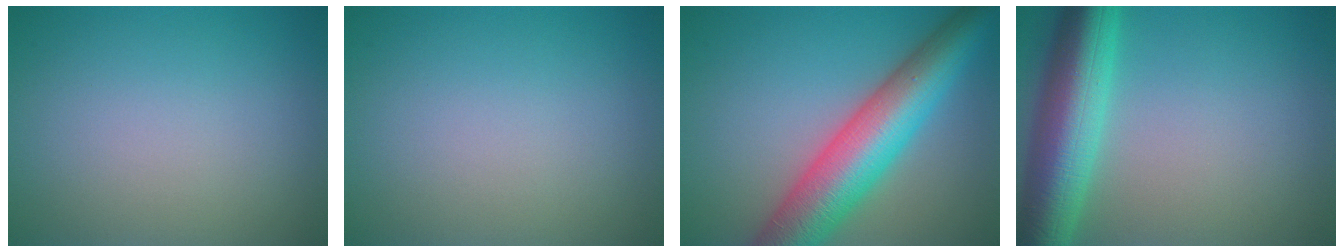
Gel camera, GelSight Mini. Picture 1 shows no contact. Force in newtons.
{"total": 0.0}
{"total": 10.2, "press": 10.2, "slide": 0.2}
{"total": 8.7, "press": 8.7, "slide": 0.3}